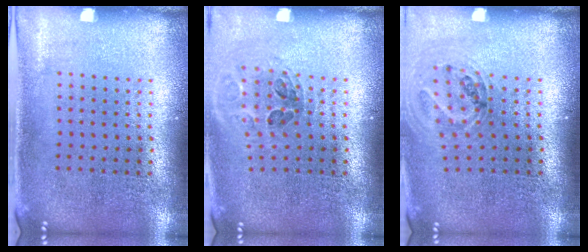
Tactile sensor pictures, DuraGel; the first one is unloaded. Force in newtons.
{"total": 1.0, "press": 1.0, "slide": 0.1}
{"total": 1.1, "press": 1.1, "slide": 0.2}